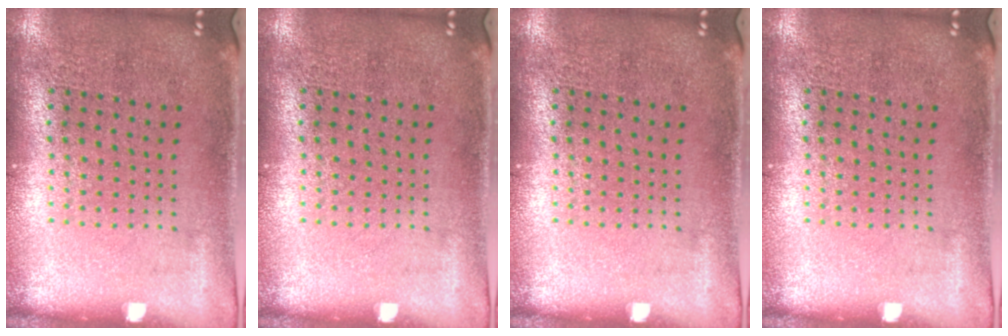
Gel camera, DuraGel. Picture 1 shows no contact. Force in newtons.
{"total": 0.0}
{"total": 0.0}
{"total": 0.0}